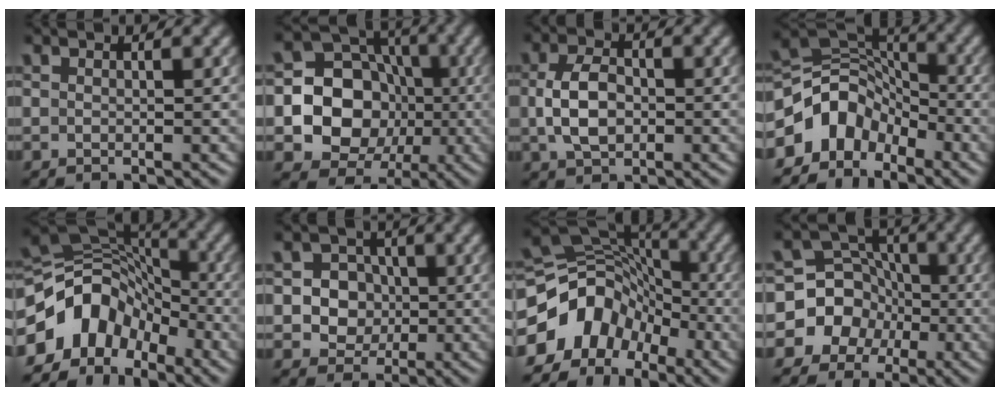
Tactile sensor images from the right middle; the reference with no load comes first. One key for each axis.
{"total": 11.8, "fx": -1.6, "fy": 10.5, "fz": 5.1, "tx": -0.076, "ty": -0.002, "tz": -0.054}
{"total": 4.4, "fx": -0.4, "fy": 2.9, "fz": 3.3, "tx": -0.068, "ty": -0.001, "tz": -0.009}
{"total": 6.3, "fx": -3.5, "fy": 4.5, "fz": 2.7, "tx": -0.037, "ty": 0.012, "tz": -0.081}
{"total": 9.3, "fx": -4.4, "fy": 6.6, "fz": 4.9, "tx": -0.079, "ty": 0.018, "tz": -0.099}
{"total": 5.6, "fx": -0.1, "fy": 5.2, "fz": 2.1, "tx": -0.015, "ty": 0.023, "tz": -0.019}
{"total": 9.4, "fx": -4.3, "fy": 7.2, "fz": 4.3, "tx": -0.084, "ty": 0.007, "tz": -0.092}
{"total": 7.0, "fx": -2.4, "fy": 6.4, "fz": 1.4, "tx": 0.003, "ty": 0.014, "tz": -0.072}